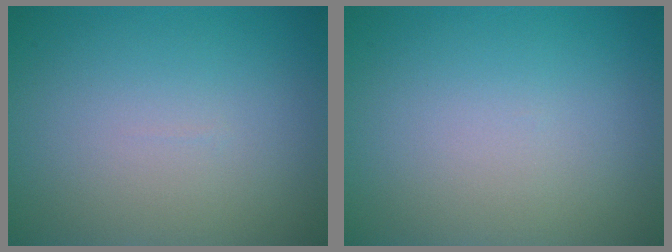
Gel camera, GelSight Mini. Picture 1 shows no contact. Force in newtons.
{"total": 0.0}